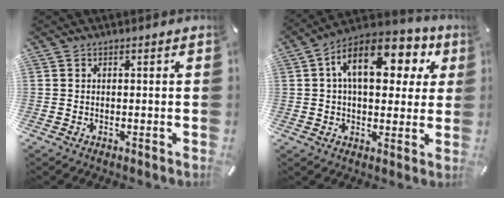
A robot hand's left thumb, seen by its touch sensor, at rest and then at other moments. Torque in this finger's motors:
{"motor_torque": [0.61, 0.95, 1.75, -1.02, 0.46]}